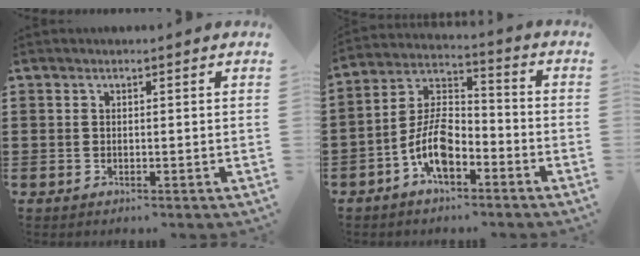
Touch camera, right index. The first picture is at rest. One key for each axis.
{"total": 8.6, "fx": -4.3, "fy": 4.1, "fz": 6.2, "tx": -0.145, "ty": 0.004, "tz": -0.085}